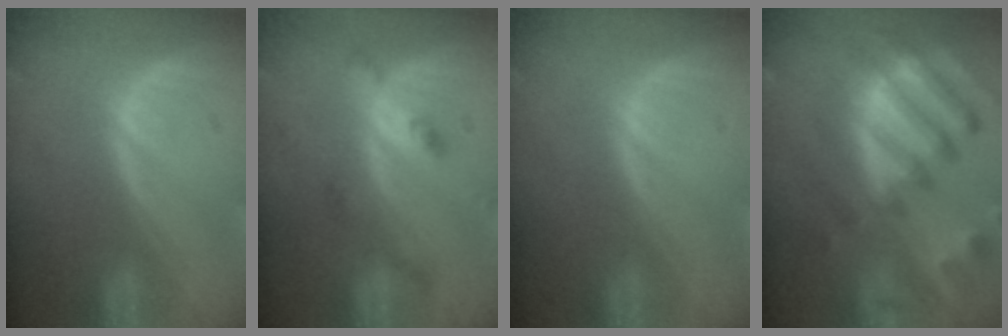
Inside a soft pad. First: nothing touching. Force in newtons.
{"total": 4.3, "press": 3.9, "slide": 1.7}
{"total": 0.0}
{"total": 12.4, "press": 10.7, "slide": 6.2}